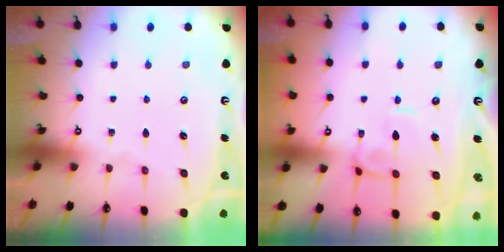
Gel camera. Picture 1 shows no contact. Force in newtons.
{"total": 1.0, "press": 0.9, "slide": 0.5}